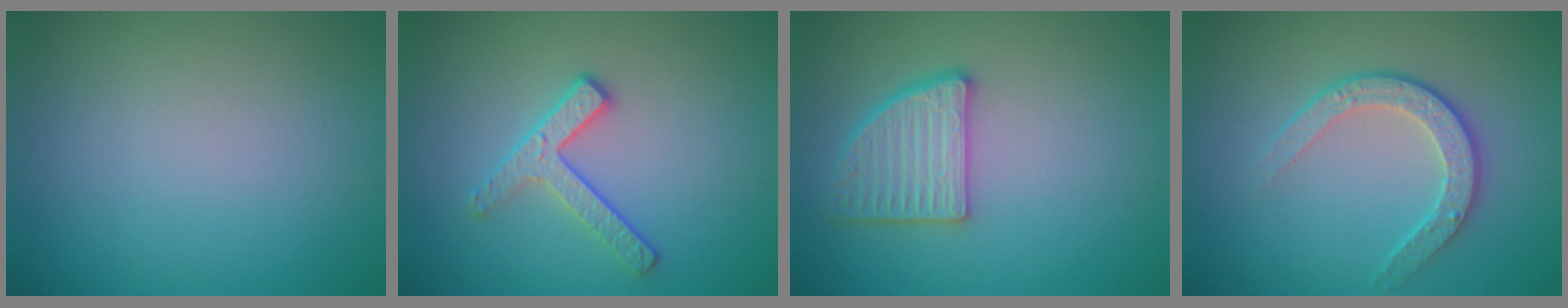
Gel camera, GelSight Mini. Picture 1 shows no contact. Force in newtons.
{"total": 2.8, "press": 2.5, "slide": 1.3}
{"total": 3.5, "press": 3.3, "slide": 1.1}
{"total": 3.2, "press": 2.6, "slide": 1.8}